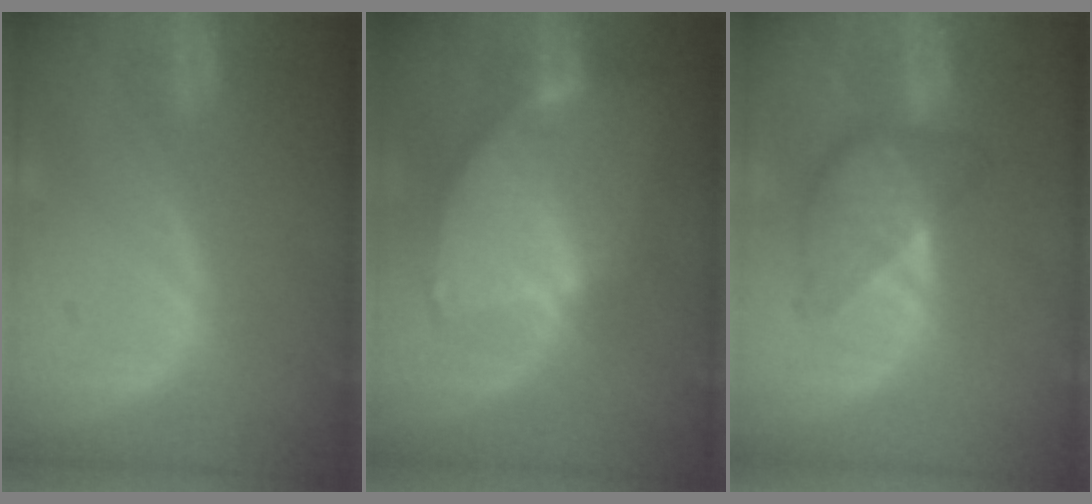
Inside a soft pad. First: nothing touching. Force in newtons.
{"total": 8.0, "press": 7.1, "slide": 3.6}
{"total": 5.9, "press": 5.9, "slide": 0.3}